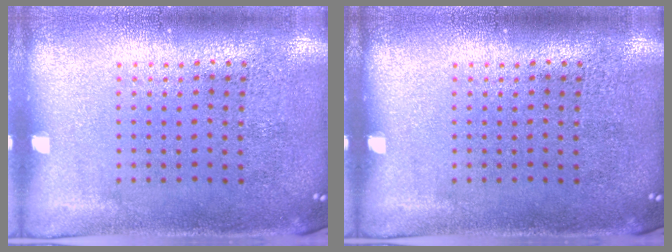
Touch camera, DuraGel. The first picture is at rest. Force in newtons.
{"total": 0.0}